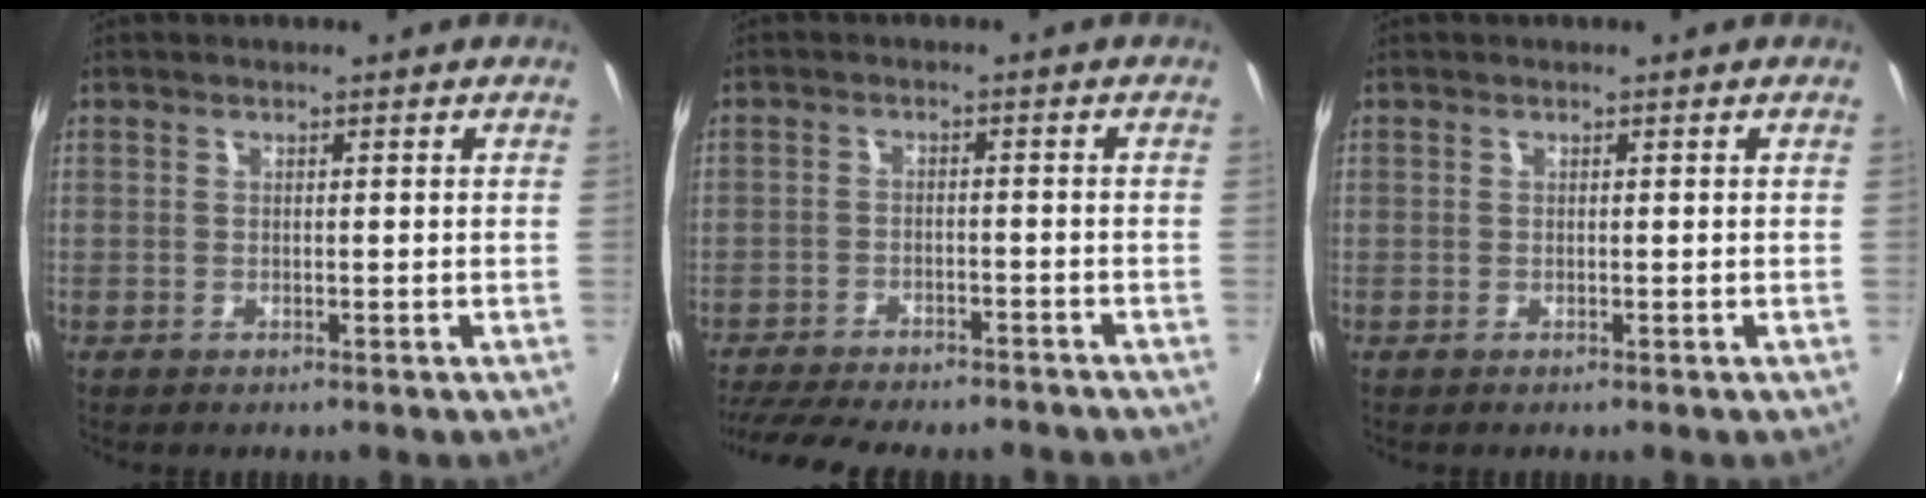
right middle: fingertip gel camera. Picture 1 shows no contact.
{"total": 15.1, "force": [-13.0, 3.7, 6.6], "torque": [-0.144, -0.028, -0.189]}
{"total": 0.0}